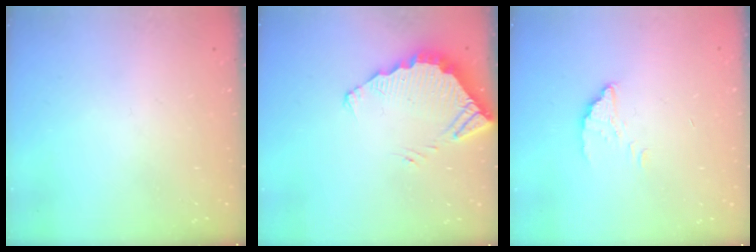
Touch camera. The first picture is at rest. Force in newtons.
{"total": 4.0, "press": 3.9, "slide": 0.3}
{"total": 2.1, "press": 2.1, "slide": 0.2}